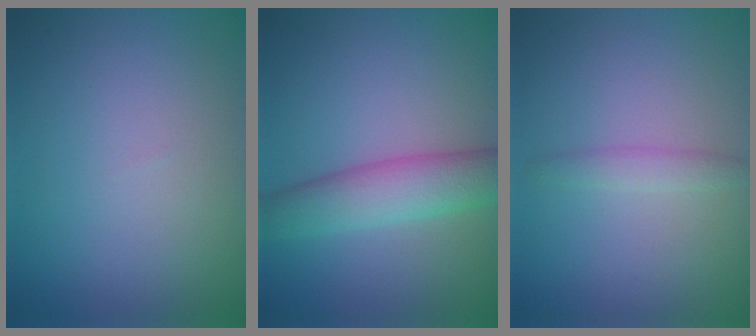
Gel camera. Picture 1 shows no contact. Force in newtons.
{"total": 4.7, "press": 4.7, "slide": 0.1}
{"total": 1.4, "press": 1.4, "slide": 0.0}